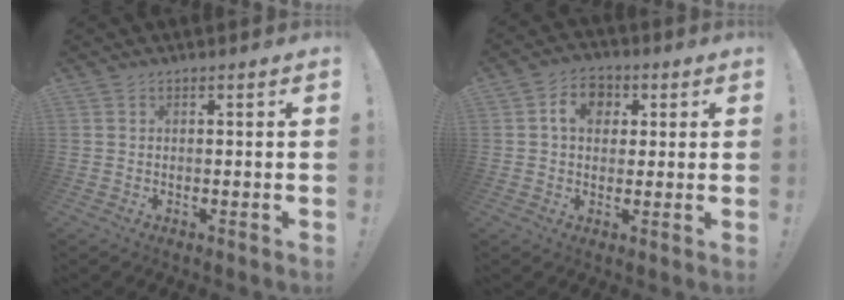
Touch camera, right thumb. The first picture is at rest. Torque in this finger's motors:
{"motor_torque": [-0.01, 0.09, 0.01, -0.01, 0.00]}